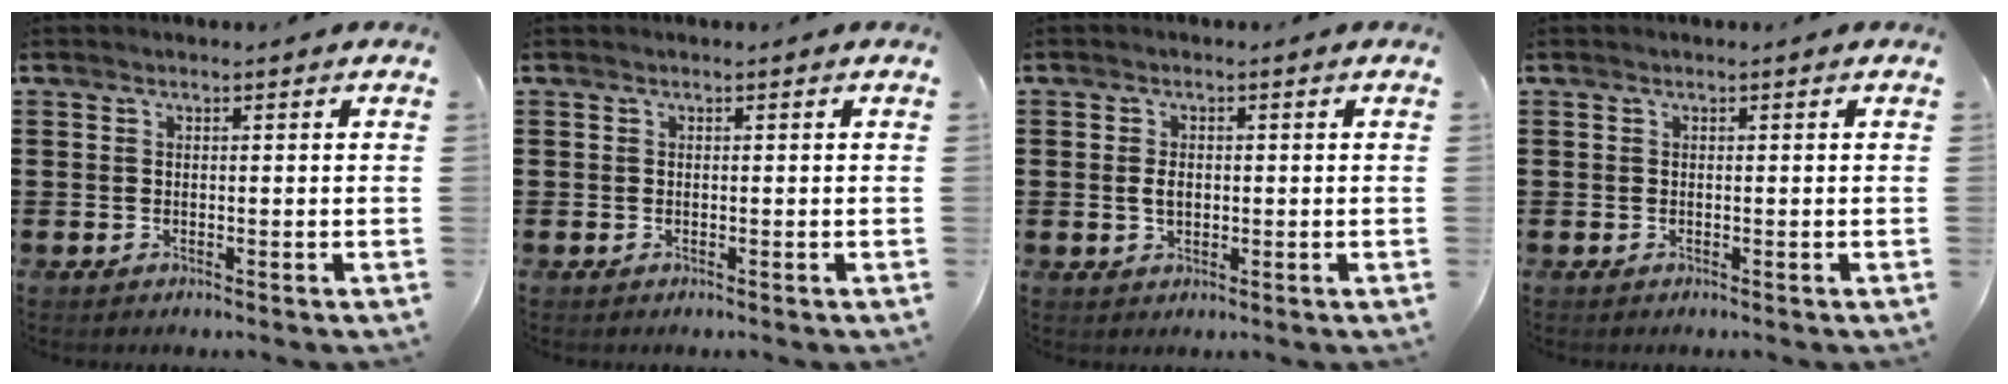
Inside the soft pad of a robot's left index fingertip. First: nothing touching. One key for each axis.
{"total": 0.0}
{"total": 2.4, "fx": 0.0, "fy": 1.5, "fz": 1.9, "tx": -0.039, "ty": 0.005, "tz": -0.001}
{"total": 0.0}